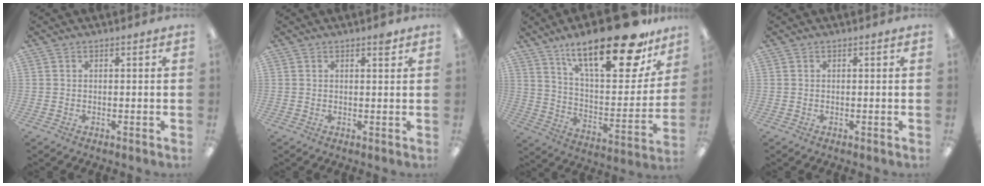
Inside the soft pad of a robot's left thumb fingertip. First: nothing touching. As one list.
[{"total": 2.0, "force": [1.4, 0.6, 1.3], "torque": [-0.013, -0.004, 0.020]}, {"total": 26.1, "force": [18.4, 8.5, 16.4], "torque": [-0.240, -0.123, 0.301]}, {"total": 0.0}]